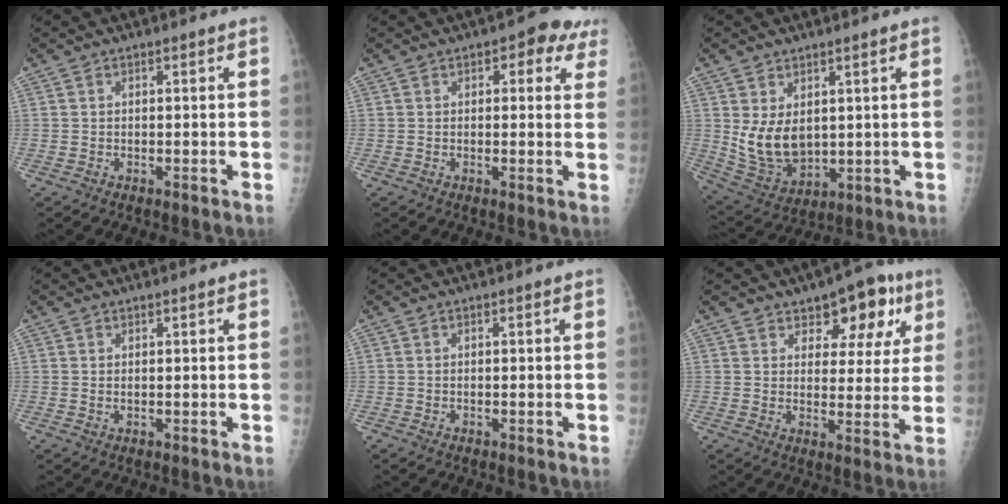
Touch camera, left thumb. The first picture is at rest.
{"total": 6.0, "force": [3.0, 3.3, 4.0], "torque": [-0.006, -0.003, 0.025]}
{"total": 9.5, "force": [2.0, 6.3, 6.8], "torque": [-0.105, -0.026, 0.063]}
{"total": 0.9, "force": [0.6, 0.3, 0.6], "torque": [-0.010, -0.003, 0.011]}
{"total": 0.0}
{"total": 10.6, "force": [5.8, 5.9, 6.7], "torque": [-0.040, -0.021, 0.076]}